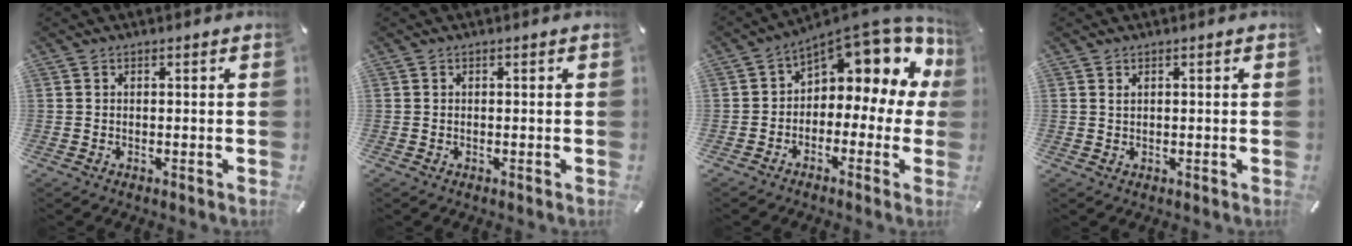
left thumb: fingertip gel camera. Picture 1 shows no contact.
{"total": 0.0}
{"total": 10.3, "force": [6.0, 5.3, 6.4], "torque": [-0.094, -0.058, 0.099]}
{"total": 0.7, "force": [0.4, 0.4, 0.5], "torque": [-0.010, 0.001, 0.007]}